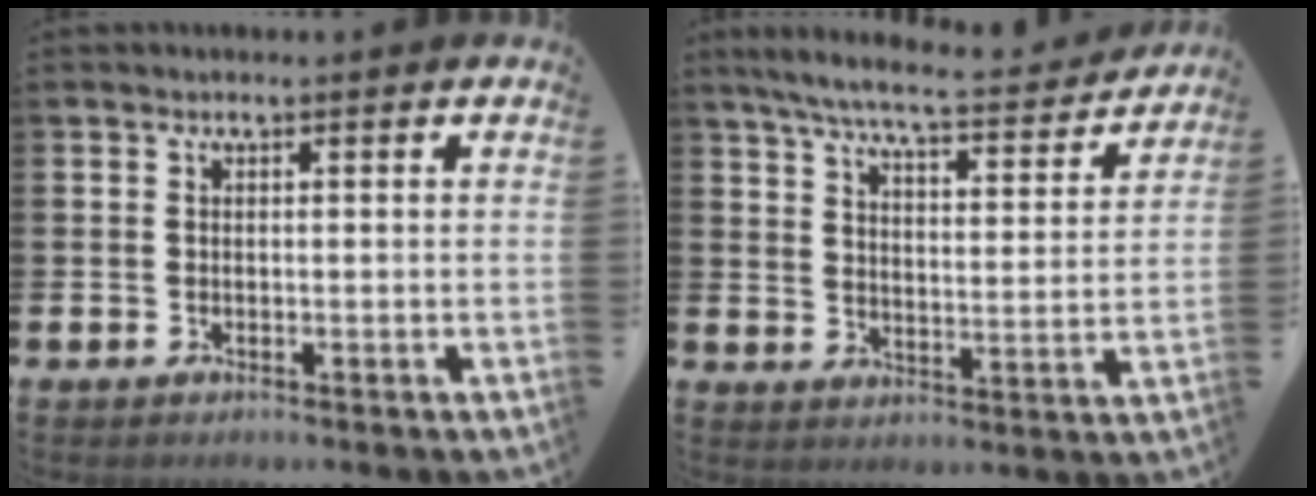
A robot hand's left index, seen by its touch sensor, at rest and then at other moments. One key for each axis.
{"total": 7.1, "fx": 6.5, "fy": 0.6, "fz": 3.0, "tx": -0.072, "ty": -0.045, "tz": 0.106}